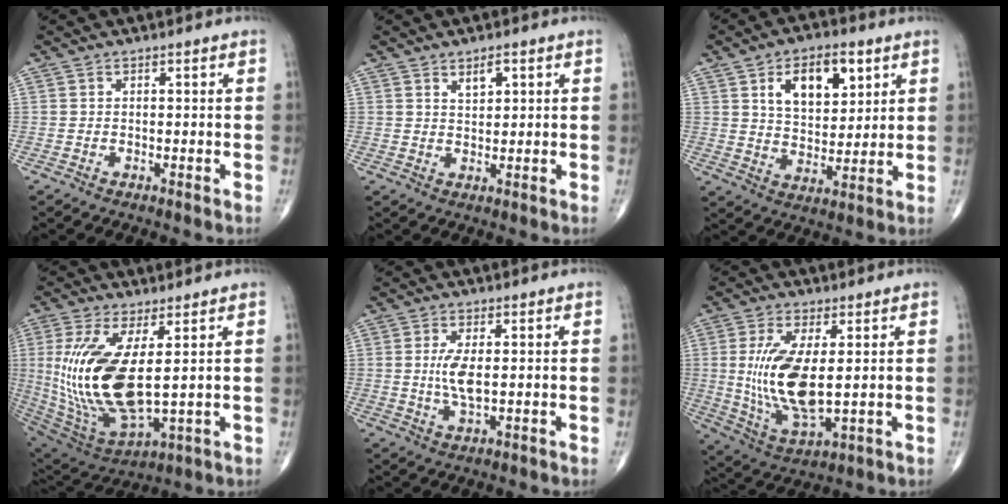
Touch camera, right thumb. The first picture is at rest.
{"total": 2.9, "force": [1.5, 1.4, 2.0], "torque": [-0.027, -0.011, 0.027]}
{"total": 12.7, "force": [5.3, 7.2, 9.0], "torque": [-0.108, -0.021, 0.092]}
{"total": 19.9, "force": [2.2, 7.8, 18.2], "torque": [-0.393, -0.030, 0.061]}
{"total": 5.3, "force": [0.4, 1.8, 5.0], "torque": [-0.106, -0.011, 0.010]}
{"total": 14.3, "force": [1.2, 5.8, 13.1], "torque": [-0.267, -0.021, 0.036]}